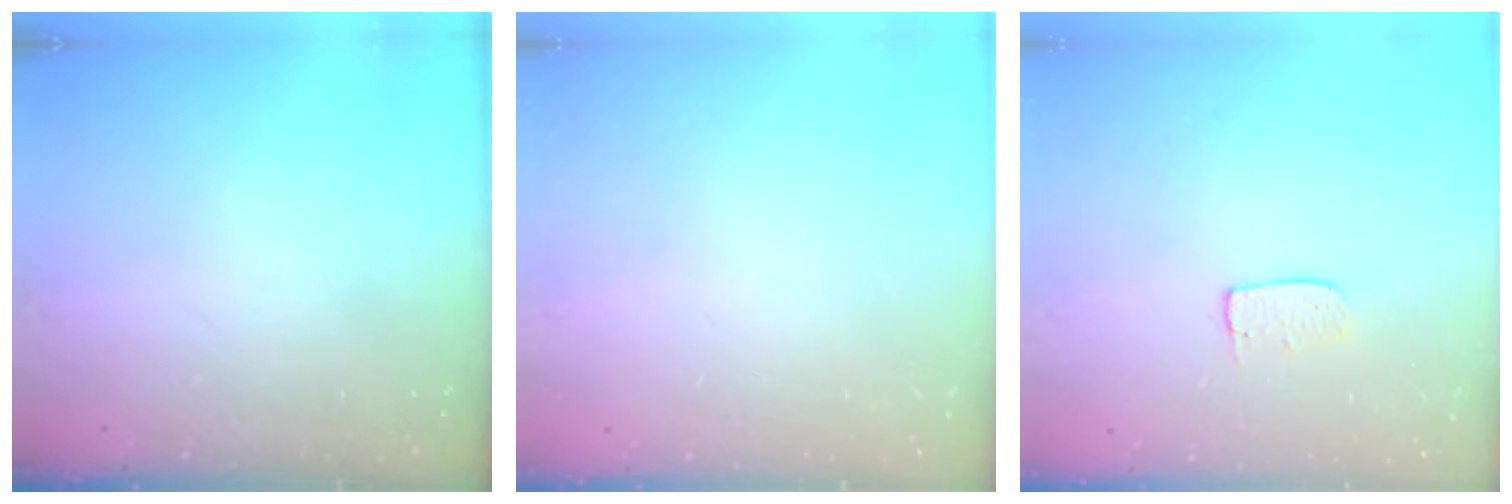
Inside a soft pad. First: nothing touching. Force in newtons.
{"total": 0.0}
{"total": 6.0, "press": 6.0, "slide": 0.3}